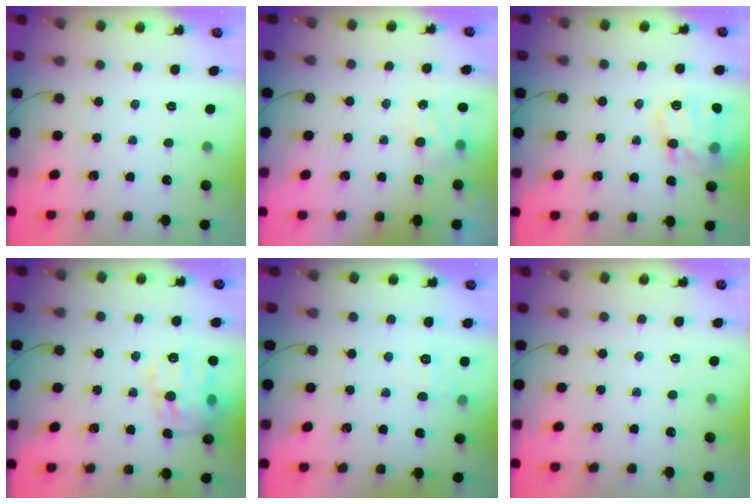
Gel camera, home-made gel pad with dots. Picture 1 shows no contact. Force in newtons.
{"total": 6.6, "press": 6.5, "slide": 1.5}
{"total": 16.7, "press": 16.7, "slide": 1.6}
{"total": 13.8, "press": 13.7, "slide": 1.2}
{"total": 5.5, "press": 5.3, "slide": 1.4}
{"total": 0.0}